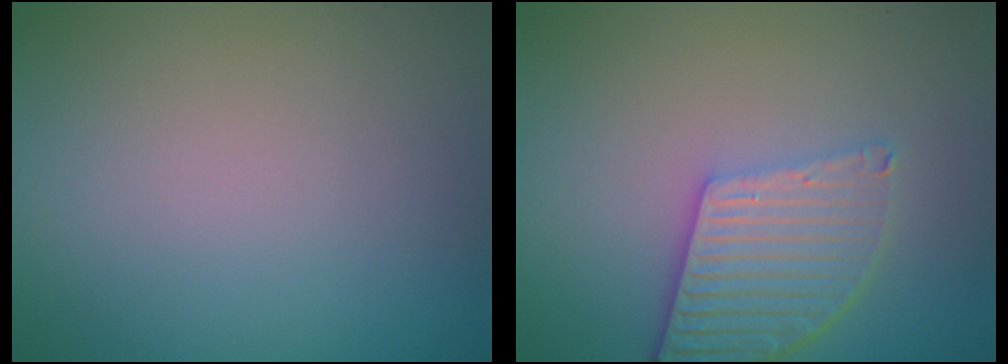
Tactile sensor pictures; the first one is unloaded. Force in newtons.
{"total": 5.2, "press": 3.8, "slide": 3.6}